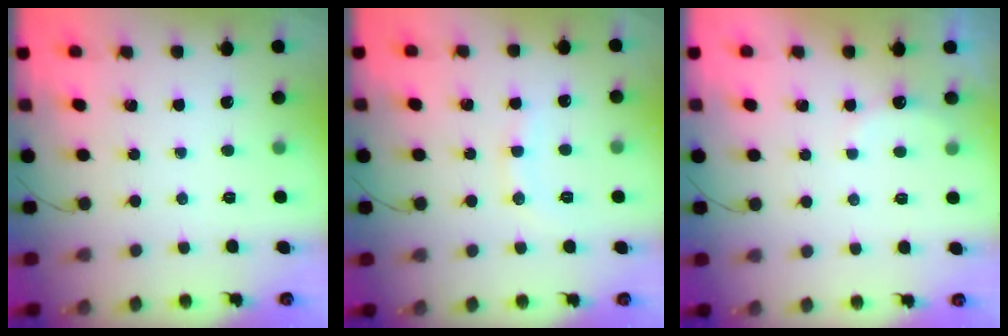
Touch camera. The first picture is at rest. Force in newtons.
{"total": 6.4, "press": 6.3, "slide": 1.3}
{"total": 4.4, "press": 4.3, "slide": 1.0}